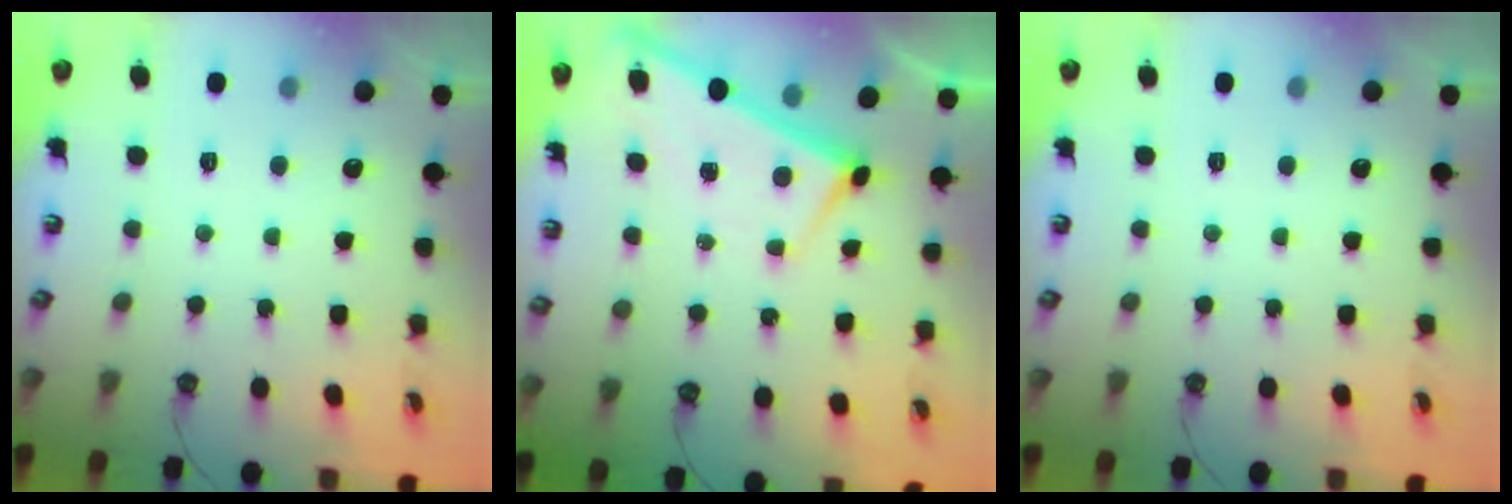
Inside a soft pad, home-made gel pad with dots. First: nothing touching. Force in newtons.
{"total": 1.8, "press": 1.8, "slide": 0.2}
{"total": 0.0}